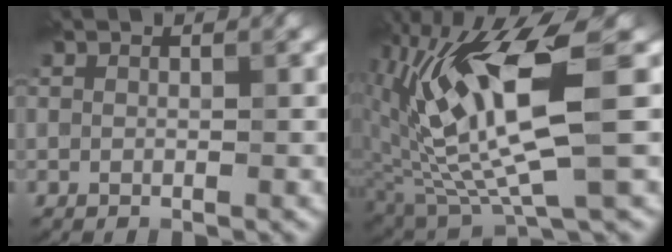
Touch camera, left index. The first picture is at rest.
{"total": 11.8, "force": [1.8, 3.3, 11.2], "torque": [-0.226, -0.005, 0.036]}